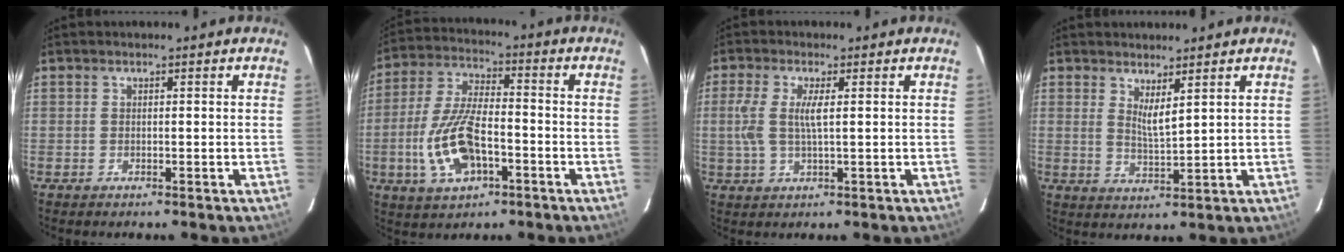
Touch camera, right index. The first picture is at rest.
{"total": 13.7, "force": [-4.3, 6.1, 11.5], "torque": [-0.247, -0.001, -0.076]}
{"total": 5.7, "force": [0.7, 1.3, 5.4], "torque": [-0.120, 0.002, 0.012]}
{"total": 3.8, "force": [2.5, 0.4, 2.9], "torque": [-0.051, -0.011, 0.041]}